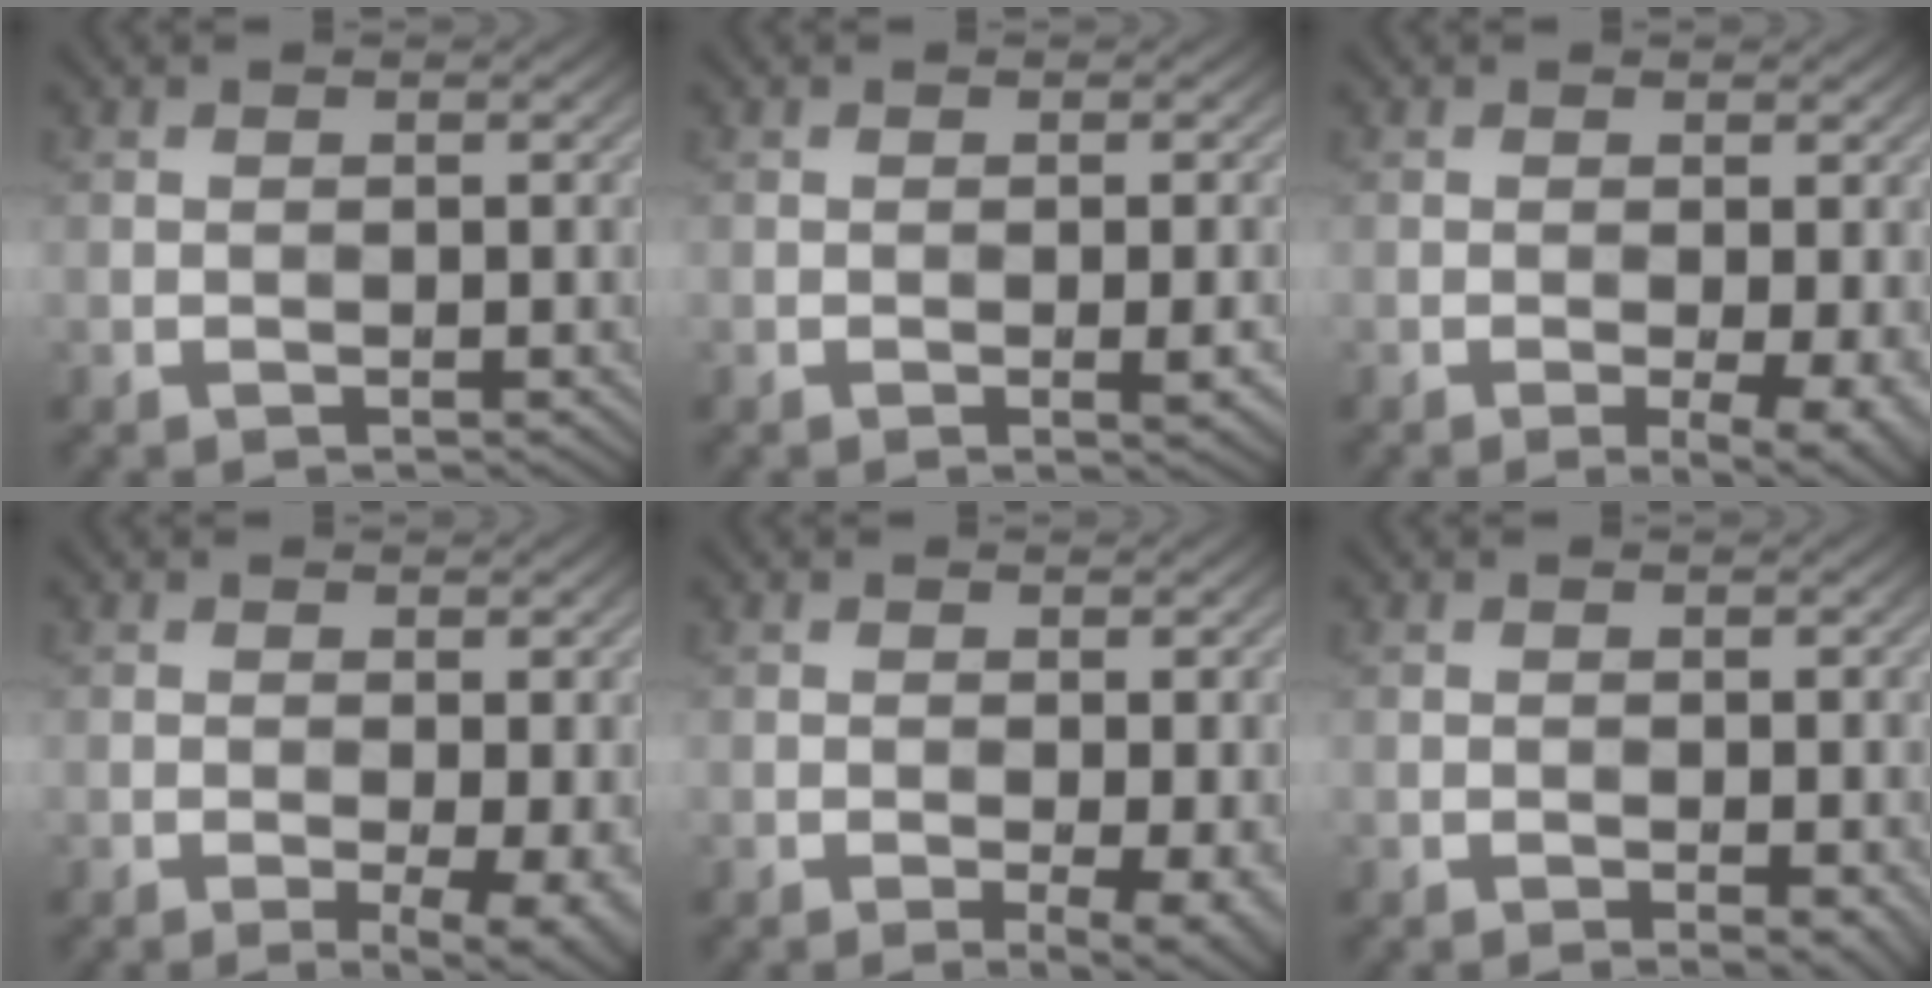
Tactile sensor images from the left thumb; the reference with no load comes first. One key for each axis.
{"total": 2.1, "fx": -0.6, "fy": 0.3, "fz": 2.0, "tx": -0.031, "ty": 0.001, "tz": -0.009}
{"total": 3.5, "fx": -1.1, "fy": 0.8, "fz": 3.2, "tx": -0.052, "ty": -0.005, "tz": -0.014}
{"total": 3.8, "fx": -1.1, "fy": 1.0, "fz": 3.5, "tx": -0.052, "ty": -0.006, "tz": -0.015}
{"total": 3.2, "fx": -0.9, "fy": 0.7, "fz": 3.0, "tx": -0.047, "ty": -0.006, "tz": -0.013}
{"total": 1.7, "fx": -0.6, "fy": 0.4, "fz": 1.5, "tx": -0.022, "ty": -0.004, "tz": -0.008}